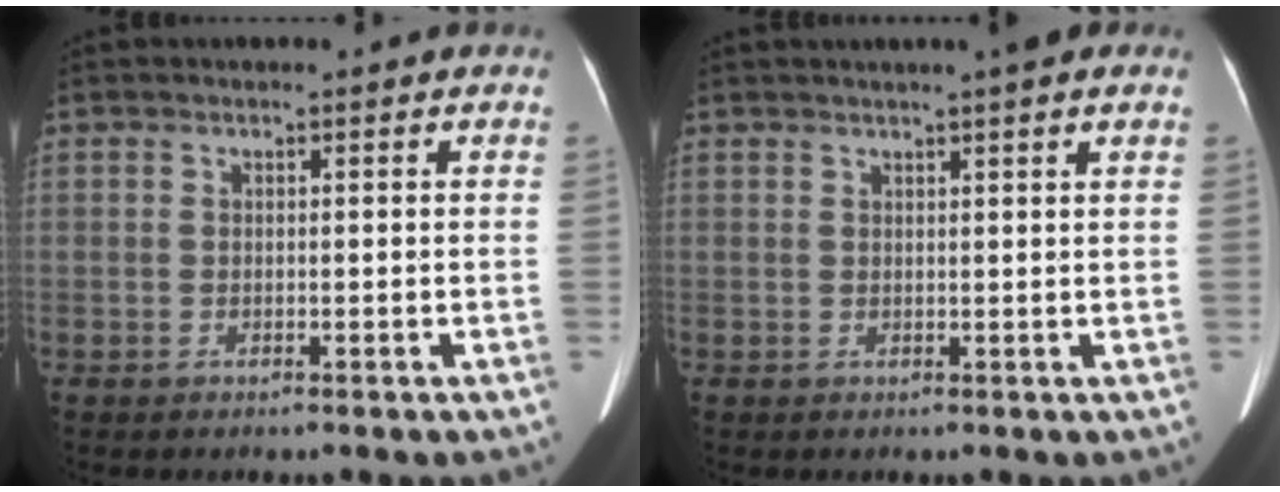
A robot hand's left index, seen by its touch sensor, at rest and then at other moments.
{"total": 4.0, "force": [3.0, 0.0, 2.7], "torque": [-0.038, 0.020, 0.039]}